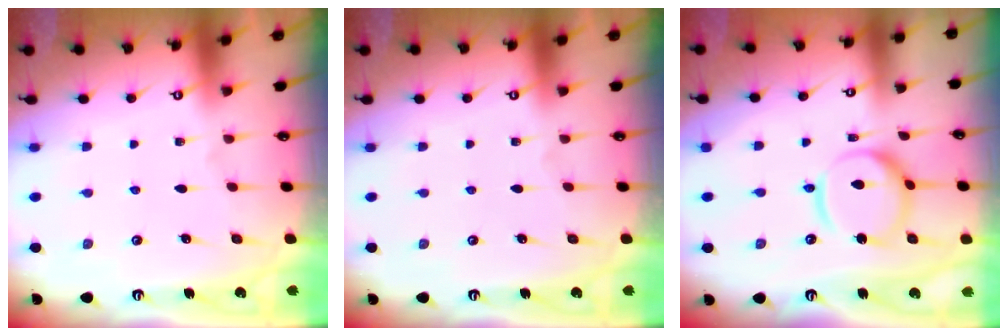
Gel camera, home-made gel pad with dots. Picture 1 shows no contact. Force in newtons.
{"total": 0.0}
{"total": 13.0, "press": 12.9, "slide": 1.2}